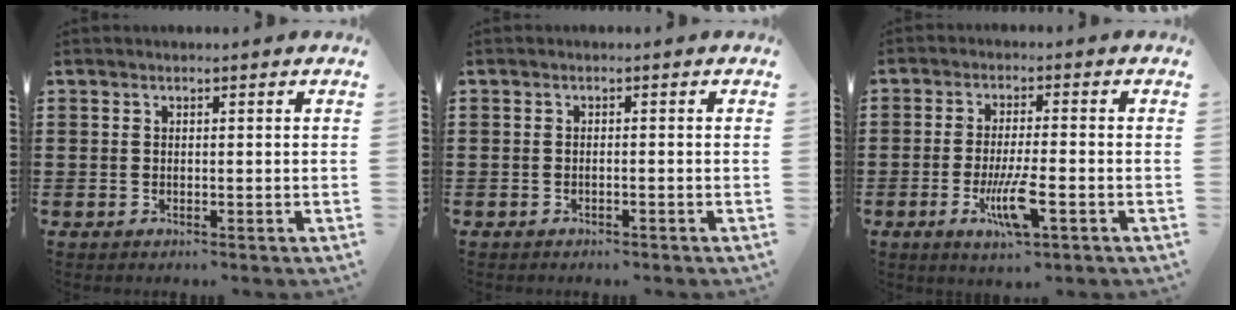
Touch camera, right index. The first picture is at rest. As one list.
[{"total": 0.7, "force": [-0.6, -0.1, 0.4], "torque": [-0.009, -0.006, -0.009]}, {"total": 7.4, "force": [-2.9, 1.4, 6.7], "torque": [-0.132, -0.014, -0.051]}]